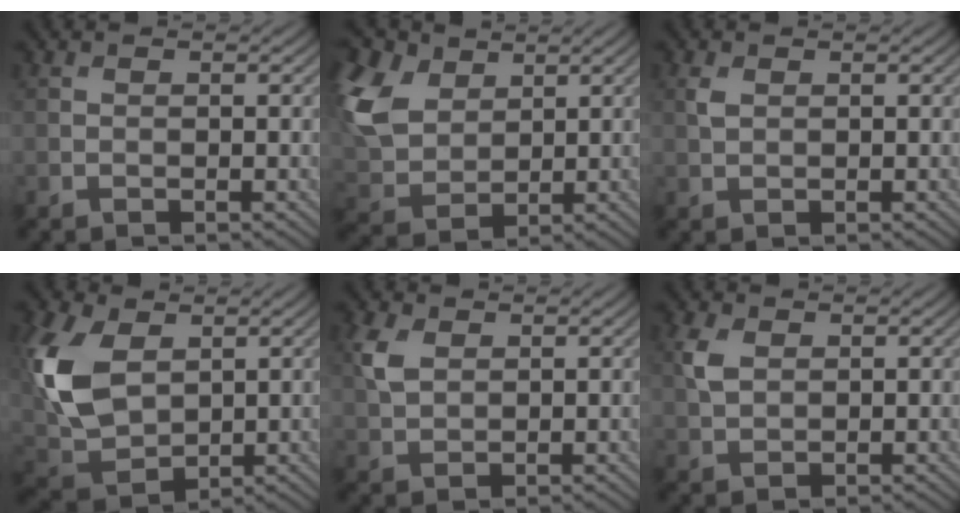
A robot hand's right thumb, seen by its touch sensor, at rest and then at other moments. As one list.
[{"total": 11.0, "force": [4.4, 7.4, 6.8], "torque": [-0.212, 0.021, 0.090]}, {"total": 1.3, "force": [0.5, 0.8, 0.9], "torque": [-0.025, 0.001, 0.012]}, {"total": 12.2, "force": [3.1, 8.0, 8.7], "torque": [-0.252, 0.010, 0.064]}, {"total": 3.6, "force": [1.4, 2.4, 2.4], "torque": [-0.065, 0.005, 0.028]}, {"total": 3.0, "force": [1.1, 2.0, 2.0], "torque": [-0.054, 0.005, 0.021]}]